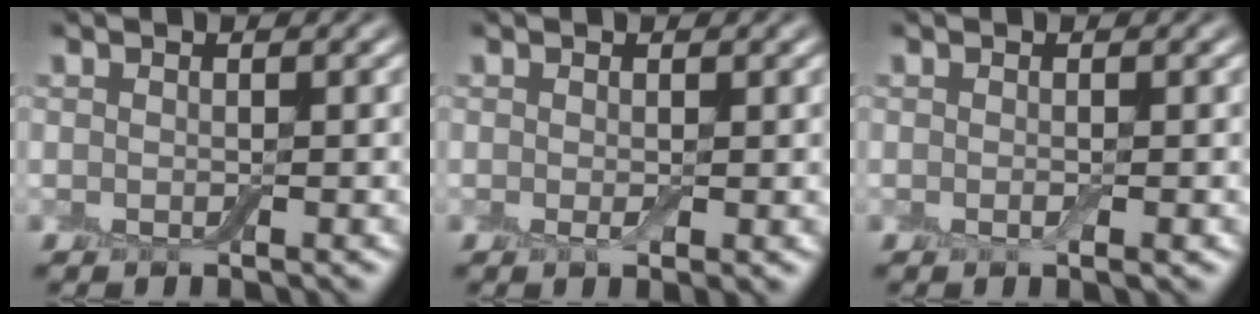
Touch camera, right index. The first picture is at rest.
{"total": 0.9, "force": [0.0, 0.2, 0.9], "torque": [-0.013, -0.004, -0.001]}
{"total": 0.7, "force": [-0.2, 0.1, 0.7], "torque": [-0.012, -0.004, -0.004]}